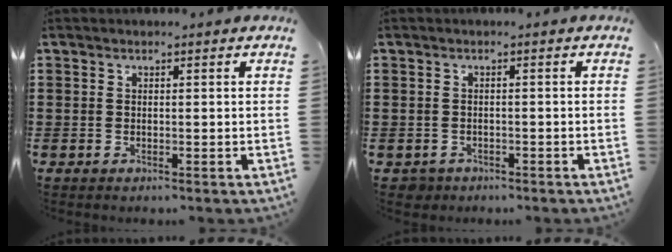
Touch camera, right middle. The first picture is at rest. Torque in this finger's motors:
{"motor_torque": [-0.04, 0.07, -0.02, 0.01]}